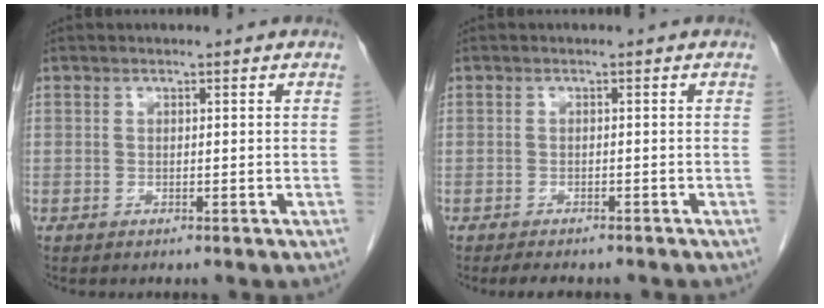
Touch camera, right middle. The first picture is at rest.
{"total": 4.1, "force": [-3.5, 1.3, 1.8], "torque": [-0.028, -0.008, -0.043]}